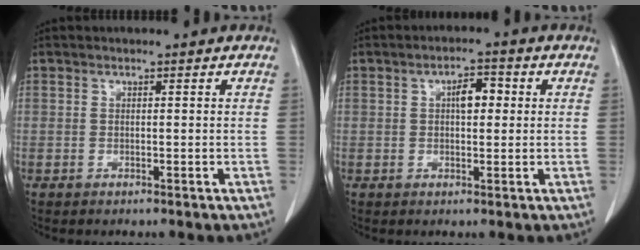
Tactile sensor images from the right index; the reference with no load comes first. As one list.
[{"total": 3.9, "force": [0.8, 1.7, 3.4], "torque": [-0.053, 0.011, 0.010]}]